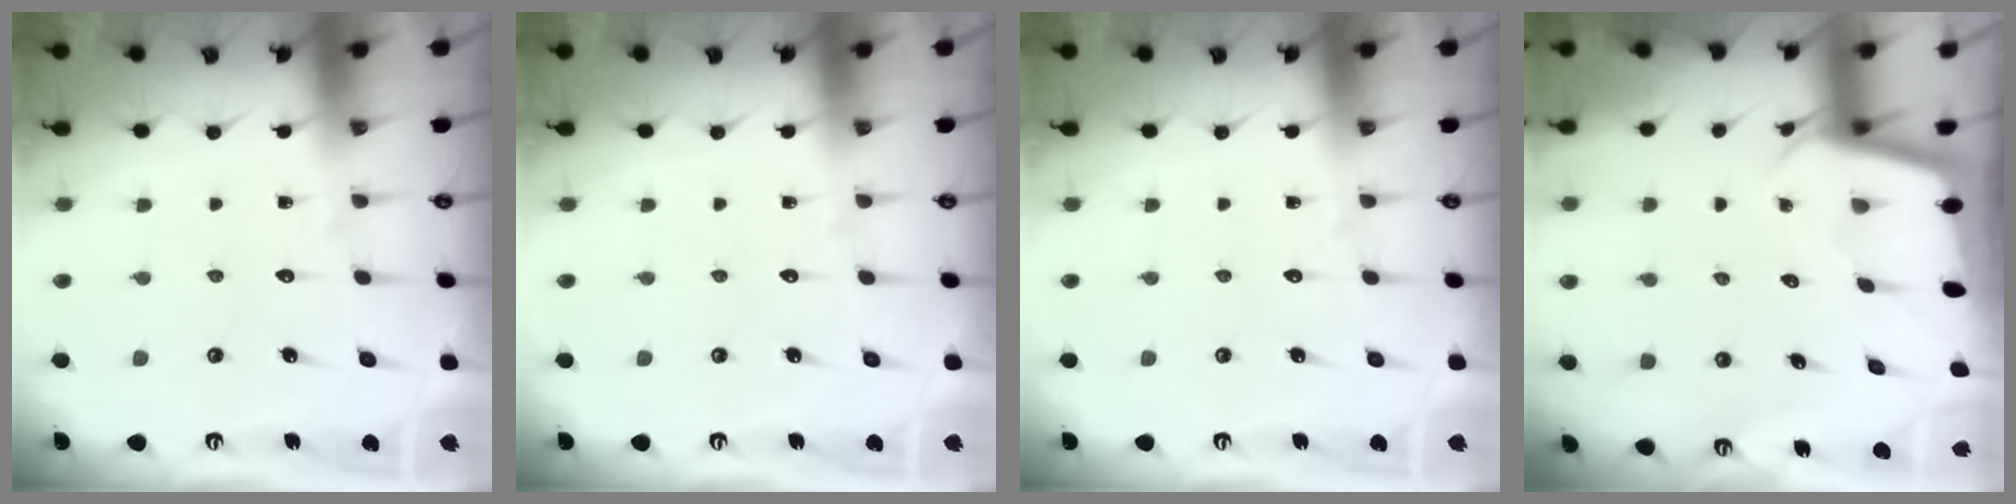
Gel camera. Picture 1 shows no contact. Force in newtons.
{"total": 0.0}
{"total": 0.0}
{"total": 1.9, "press": 1.9, "slide": 0.0}